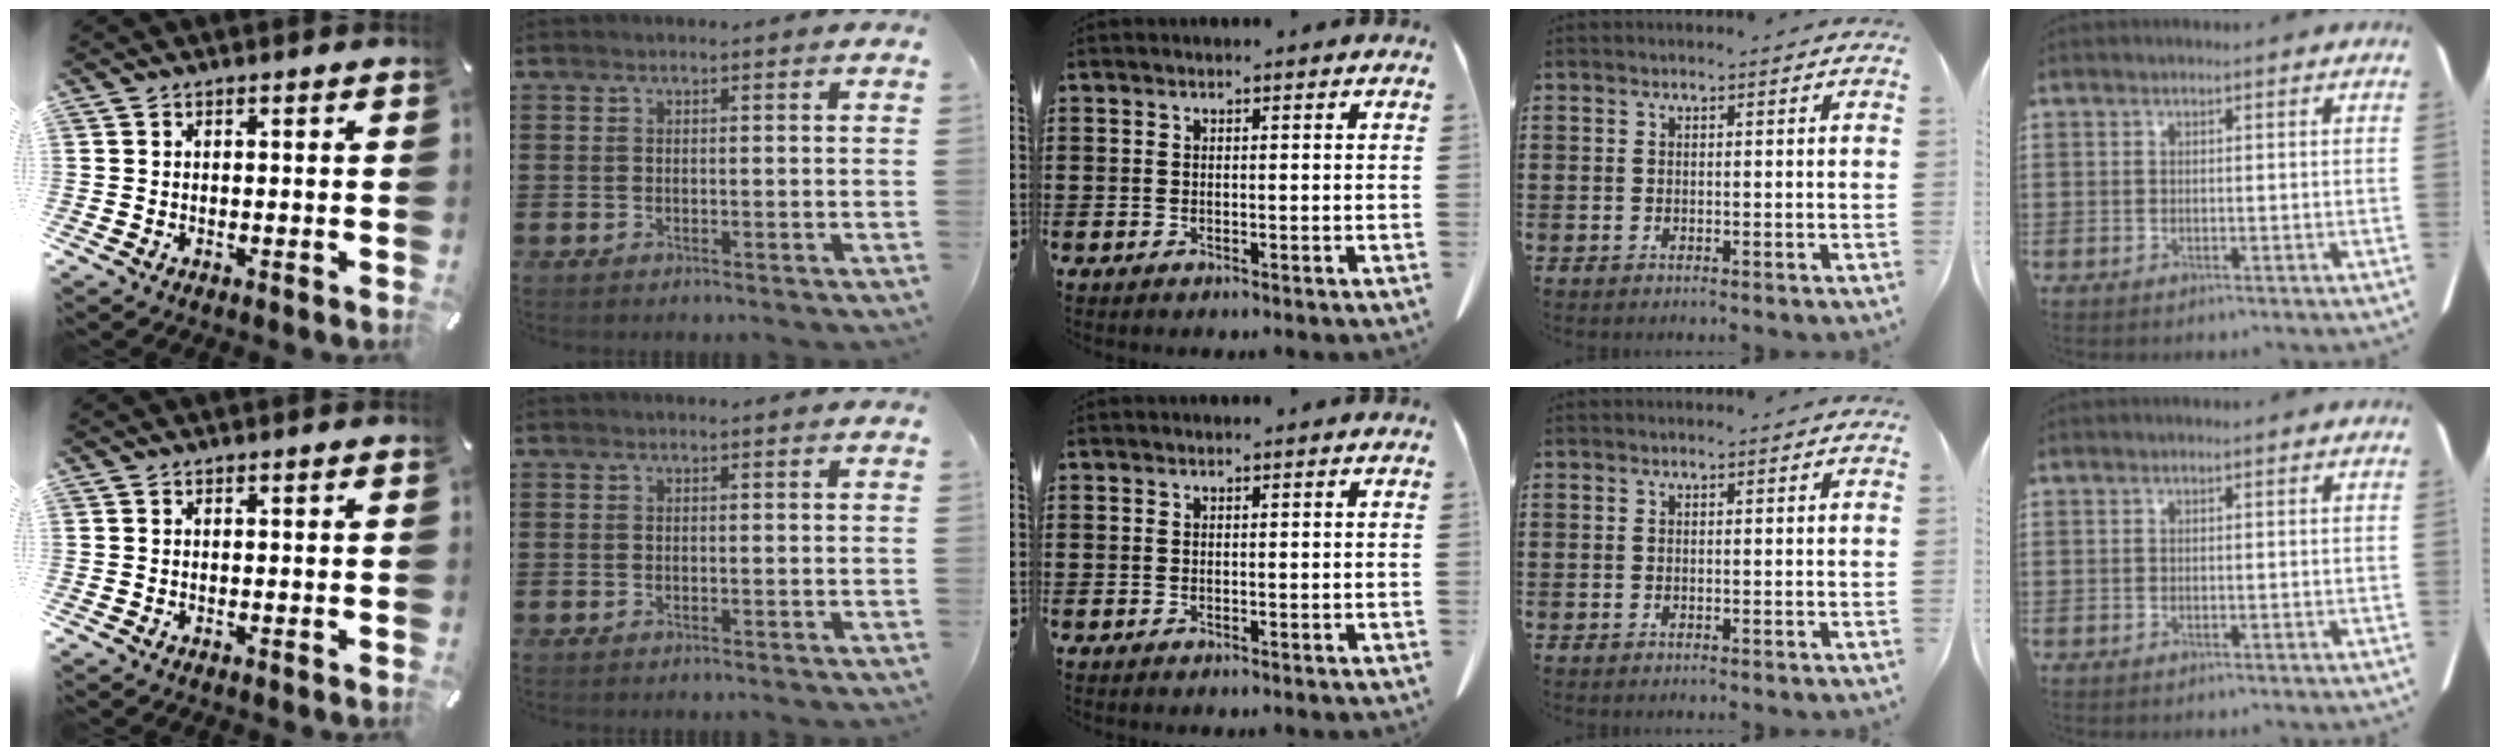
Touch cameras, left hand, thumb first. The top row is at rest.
{}